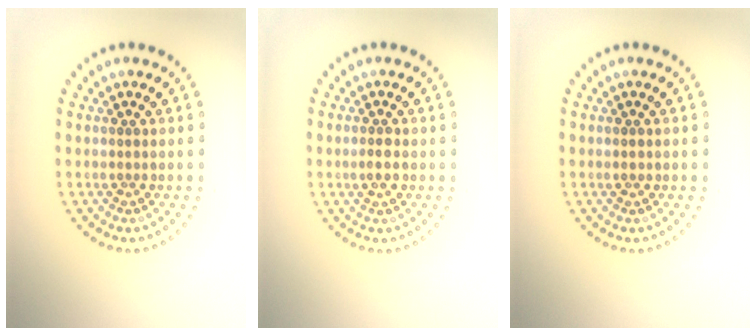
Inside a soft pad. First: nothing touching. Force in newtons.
{"total": 1.2, "press": 1.2, "slide": 0.1}
{"total": 0.8, "press": 0.8, "slide": 0.1}